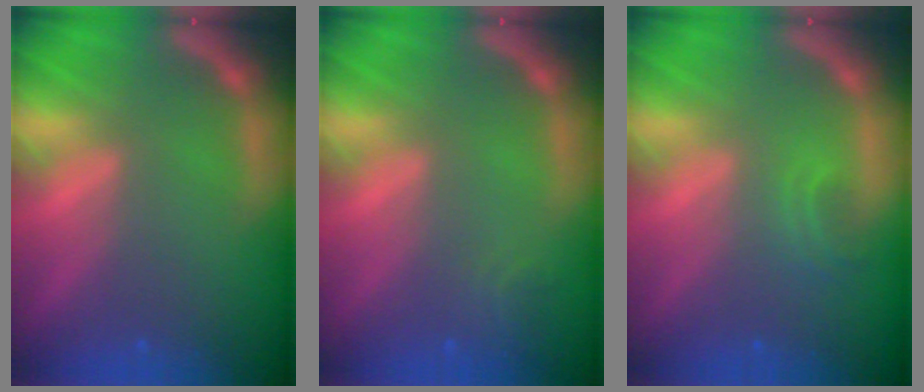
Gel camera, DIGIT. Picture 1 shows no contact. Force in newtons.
{"total": 1.4}
{"total": 1.4}